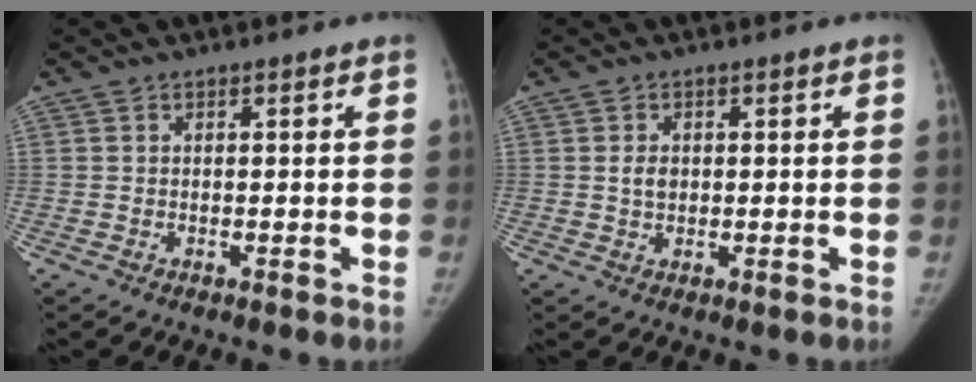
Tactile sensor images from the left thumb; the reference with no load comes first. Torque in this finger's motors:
{"motor_torque": [-0.37, -0.03, 0.33, -0.46, -0.05]}